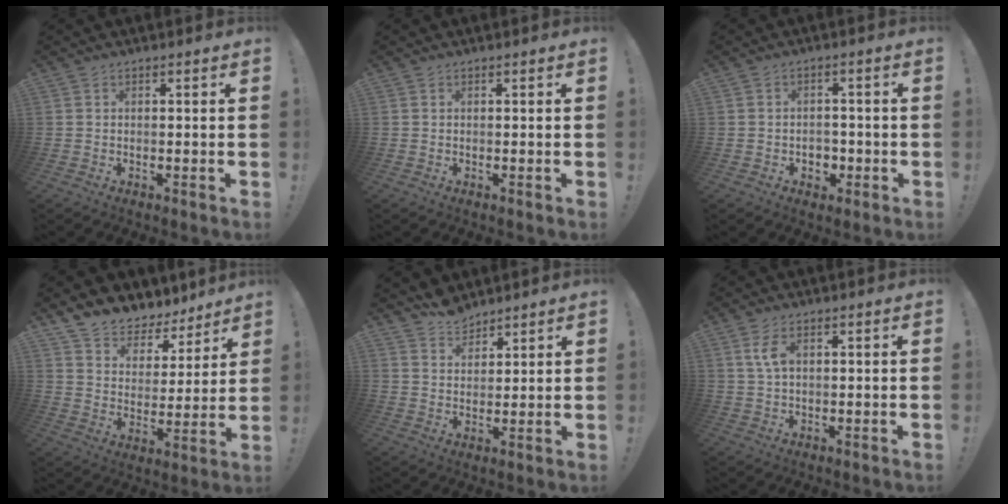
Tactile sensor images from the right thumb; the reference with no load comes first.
{"total": 0.0}
{"total": 4.0, "force": [-0.8, 3.6, 1.5], "torque": [-0.021, -0.002, -0.014]}
{"total": 8.3, "force": [7.4, 3.8, 0.9], "torque": [-0.018, -0.075, 0.136]}
{"total": 6.5, "force": [5.8, 2.7, 1.0], "torque": [-0.015, -0.038, 0.109]}
{"total": 4.4, "force": [1.4, 2.4, 3.4], "torque": [-0.073, -0.001, 0.024]}